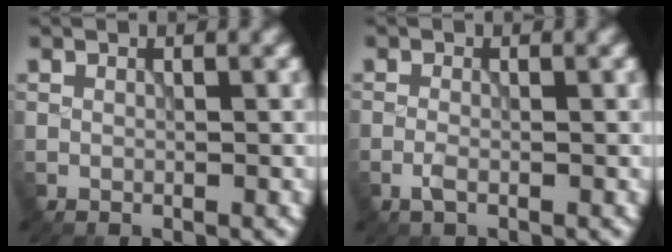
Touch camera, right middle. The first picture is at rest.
{"total": 1.1, "force": [-0.6, 0.3, 0.9], "torque": [-0.022, 0.000, -0.016]}